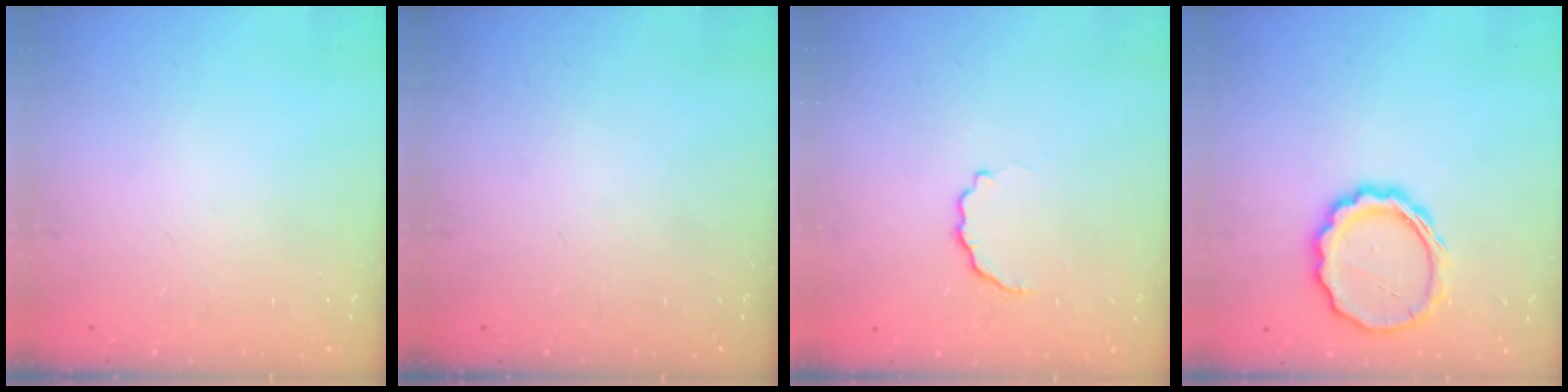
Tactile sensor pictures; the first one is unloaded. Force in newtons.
{"total": 0.0}
{"total": 5.0, "press": 4.8, "slide": 1.3}
{"total": 12.2, "press": 11.9, "slide": 2.5}